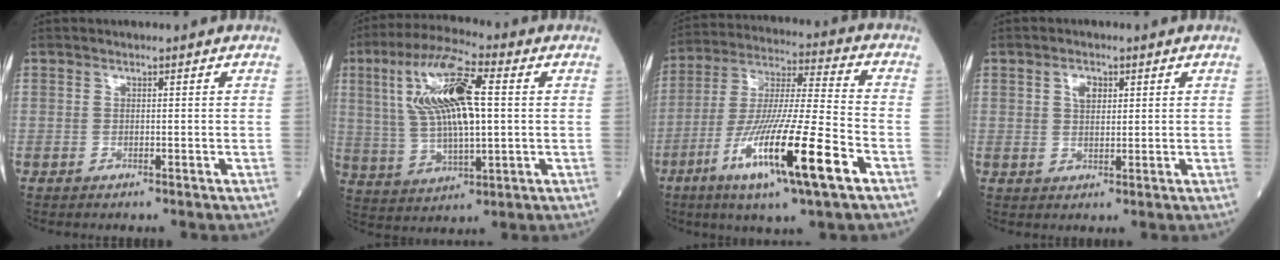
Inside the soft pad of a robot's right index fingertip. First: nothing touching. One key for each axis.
{"total": 15.4, "fx": 3.2, "fy": 3.9, "fz": 14.6, "tx": -0.293, "ty": 0.021, "tz": 0.059}
{"total": 19.1, "fx": -8.4, "fy": 0.7, "fz": 17.2, "tx": -0.338, "ty": -0.036, "tz": -0.154}
{"total": 2.7, "fx": 1.1, "fy": 1.6, "fz": 1.9, "tx": -0.034, "ty": 0.005, "tz": 0.019}